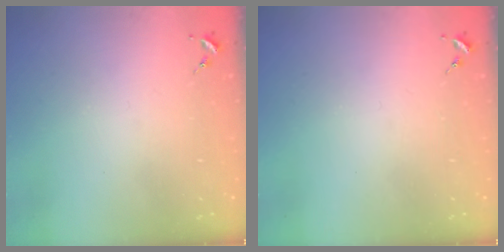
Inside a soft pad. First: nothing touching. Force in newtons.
{"total": 0.0}